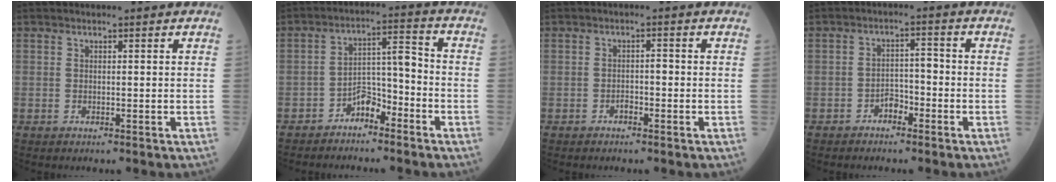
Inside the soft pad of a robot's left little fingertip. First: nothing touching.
{"total": 5.3, "force": [-3.9, 2.3, 2.8], "torque": [-0.043, 0.022, -0.073]}
{"total": 1.4, "force": [-0.9, 0.7, 0.8], "torque": [-0.009, 0.004, -0.016]}
{"total": 3.0, "force": [-2.1, 1.7, 1.4], "torque": [-0.021, 0.010, -0.037]}